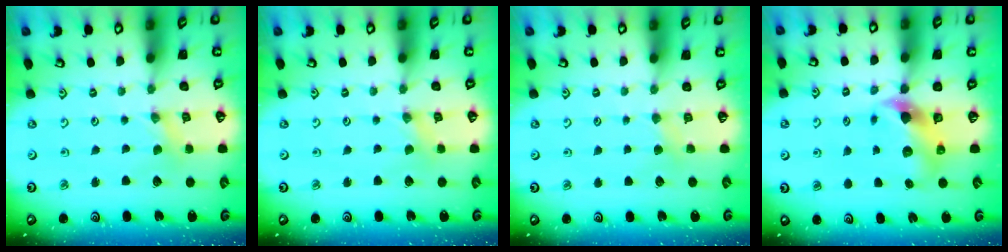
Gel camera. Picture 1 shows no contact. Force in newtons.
{"total": 0.6, "press": 0.6, "slide": 0.1}
{"total": 2.8, "press": 2.8, "slide": 0.5}
{"total": 7.0, "press": 6.9, "slide": 1.0}